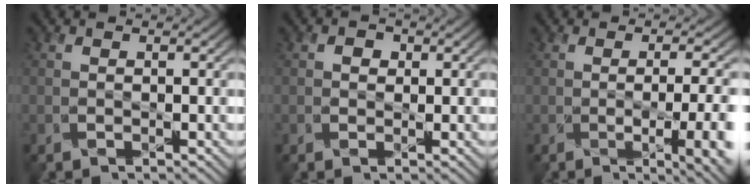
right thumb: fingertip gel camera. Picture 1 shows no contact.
{"total": 1.2, "force": [0.1, 1.2, 0.4], "torque": [-0.004, -0.002, 0.002]}
{"total": 9.1, "force": [-1.6, 3.3, 8.3], "torque": [-0.088, -0.012, -0.014]}